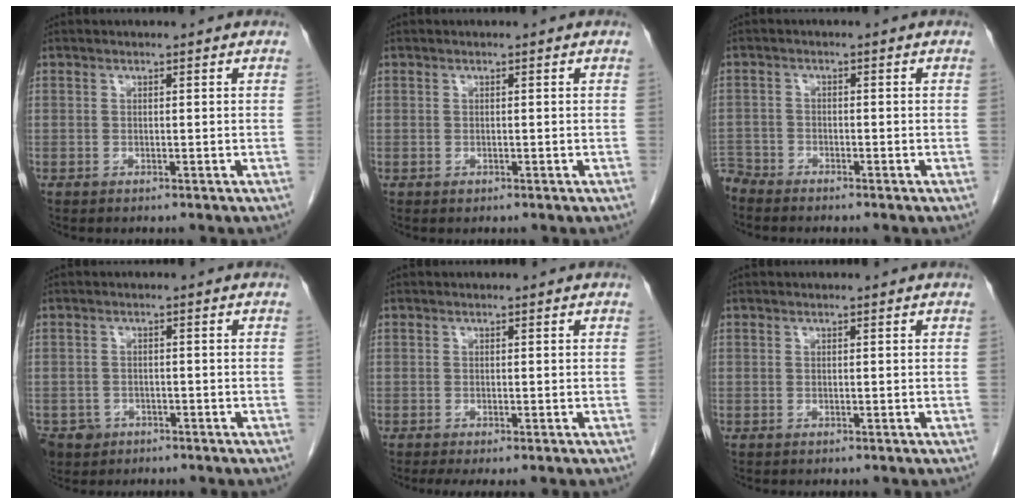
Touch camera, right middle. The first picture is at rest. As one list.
[{"total": 0.0}, {"total": 3.7, "force": [-3.7, 0.6, 0.0], "torque": [0.005, -0.010, -0.070]}, {"total": 5.0, "force": [-3.0, 3.9, 1.0], "torque": [-0.019, 0.004, -0.046]}, {"total": 2.4, "force": [-1.6, 0.4, 1.7], "torque": [-0.026, -0.009, -0.025]}, {"total": 0.0}]